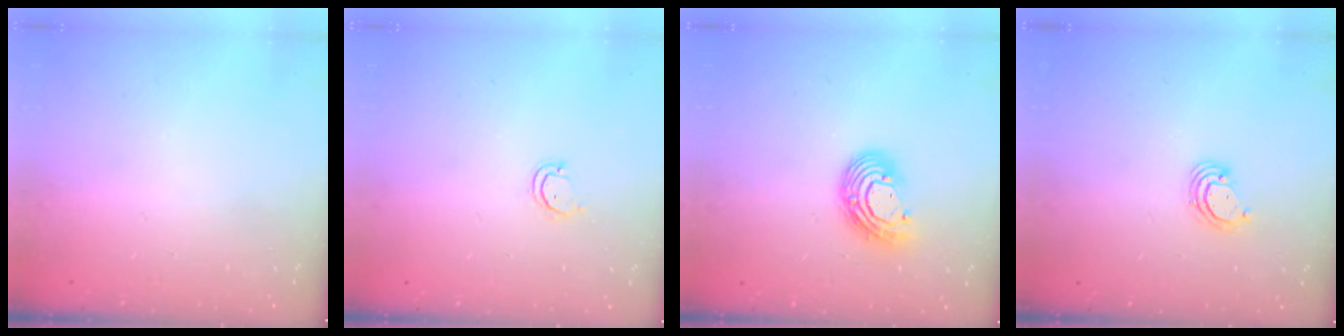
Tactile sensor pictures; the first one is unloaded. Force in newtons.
{"total": 2.7, "press": 2.6, "slide": 0.3}
{"total": 11.3, "press": 11.2, "slide": 0.9}
{"total": 3.5, "press": 3.5, "slide": 0.1}